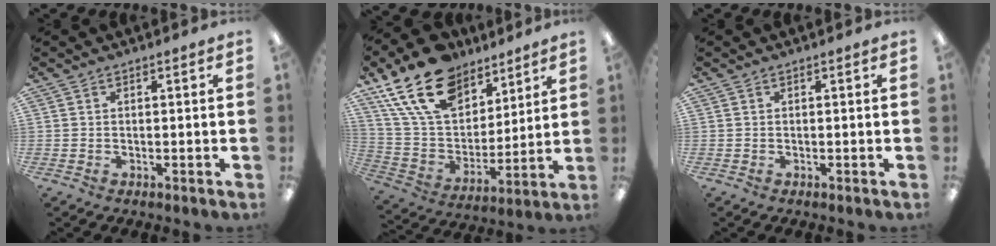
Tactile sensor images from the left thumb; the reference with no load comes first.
{"total": 20.8, "force": [13.7, 11.9, 10.2], "torque": [-0.204, -0.063, 0.256]}
{"total": 0.0}